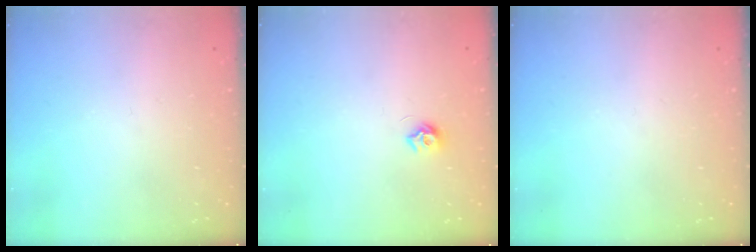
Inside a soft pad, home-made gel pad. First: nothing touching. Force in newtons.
{"total": 6.4, "press": 6.3, "slide": 0.6}
{"total": 0.0}